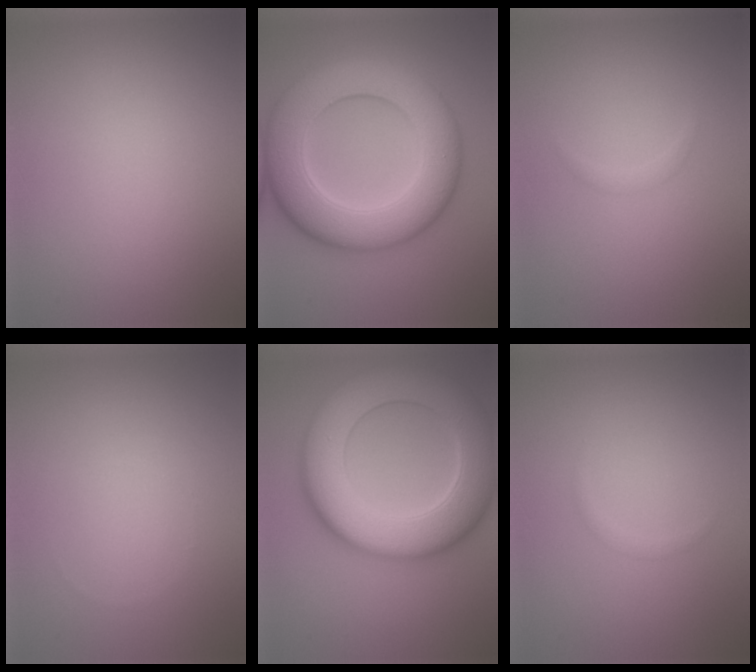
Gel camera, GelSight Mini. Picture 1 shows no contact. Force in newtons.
{"total": 11.6, "press": 11.6, "slide": 0.2}
{"total": 0.6, "press": 0.6, "slide": 0.0}
{"total": 0.0}
{"total": 12.0, "press": 12.0, "slide": 0.7}
{"total": 0.5, "press": 0.5, "slide": 0.1}